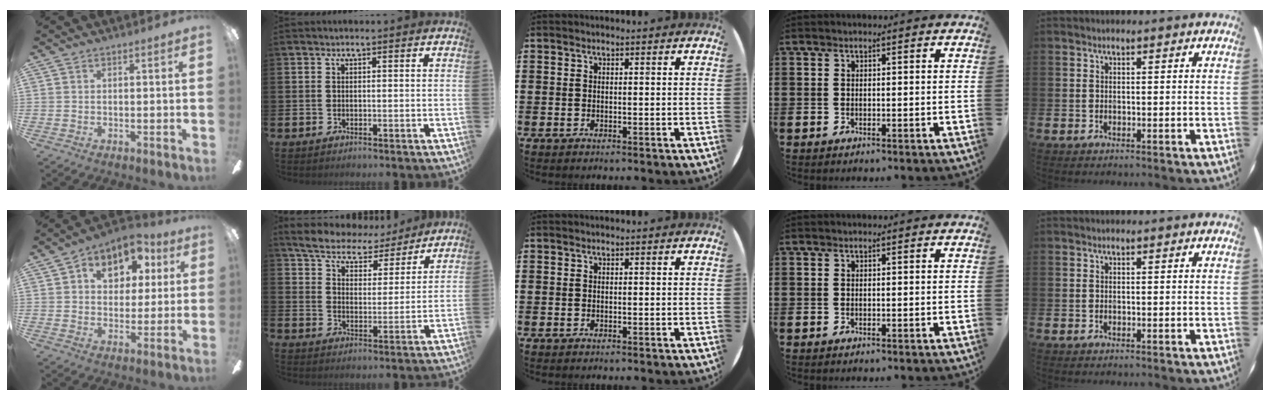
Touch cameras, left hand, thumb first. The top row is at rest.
{"thumb": {"total": 11.6, "force": [5.3, 8.0, 6.5], "torque": [-0.083, -0.016, 0.091]}, "index": {"total": 6.9, "force": [6.5, 1.7, 1.4], "torque": [-0.054, -0.047, 0.112]}}